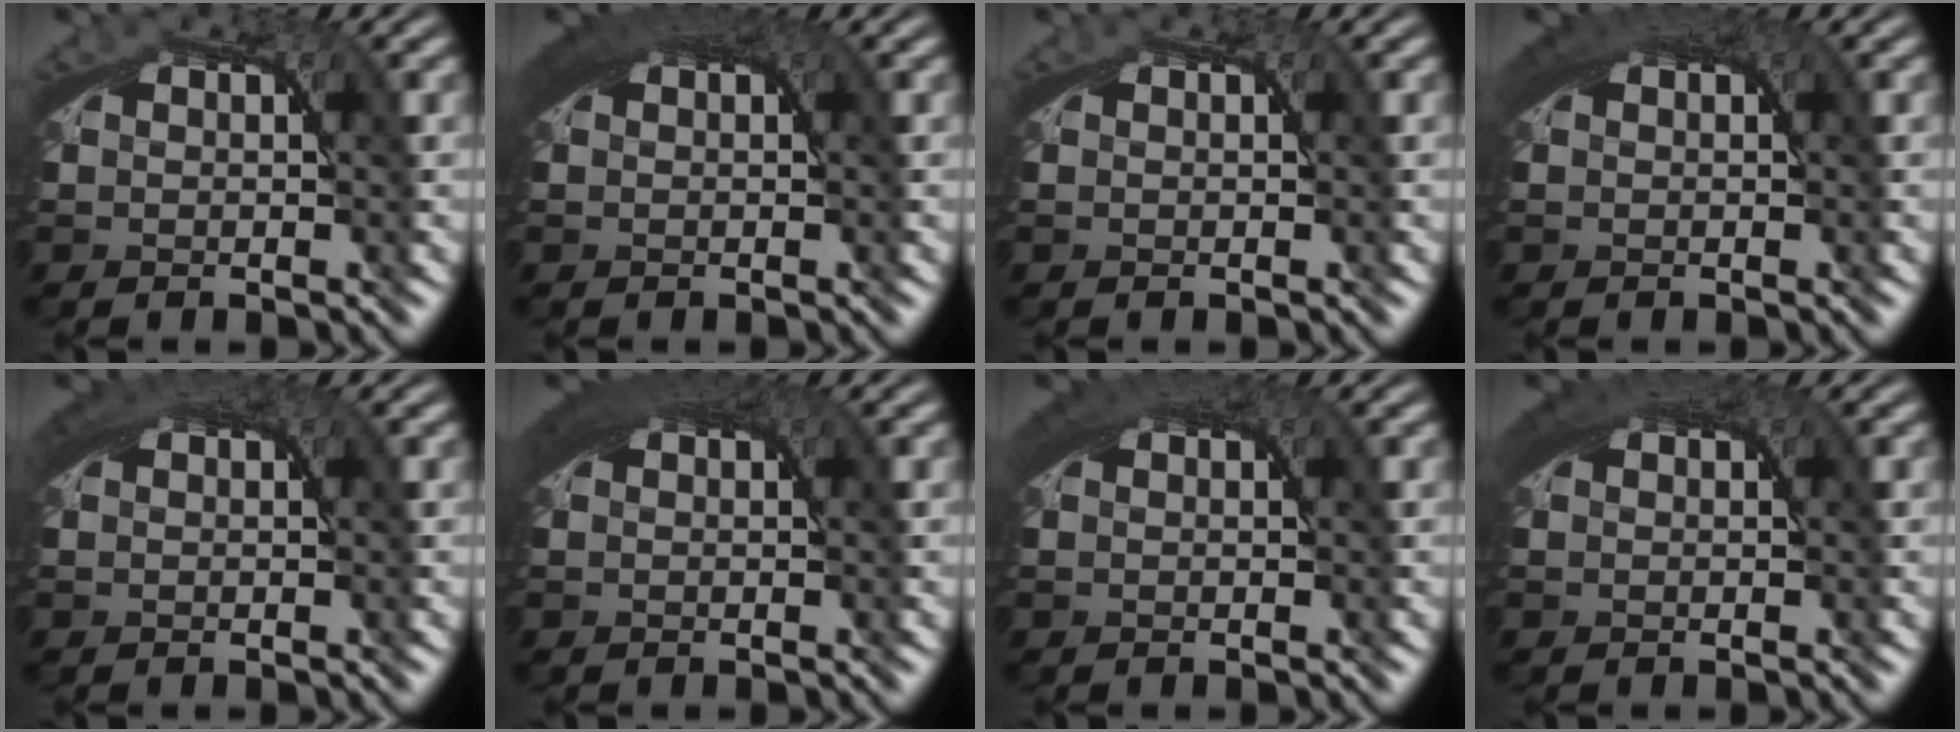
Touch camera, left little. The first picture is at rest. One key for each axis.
{"total": 3.9, "fx": 1.7, "fy": 1.4, "fz": 3.2, "tx": -0.045, "ty": 0.014, "tz": 0.022}
{"total": 0.0}
{"total": 3.2, "fx": 1.5, "fy": 1.1, "fz": 2.6, "tx": -0.037, "ty": 0.012, "tz": 0.020}
{"total": 2.8, "fx": 1.4, "fy": 0.9, "fz": 2.2, "tx": -0.034, "ty": 0.012, "tz": 0.019}
{"total": 4.1, "fx": 1.8, "fy": 1.4, "fz": 3.4, "tx": -0.045, "ty": 0.015, "tz": 0.023}
{"total": 3.1, "fx": 1.5, "fy": 1.0, "fz": 2.5, "tx": -0.038, "ty": 0.012, "tz": 0.020}
{"total": 3.3, "fx": 1.6, "fy": 1.1, "fz": 2.7, "tx": -0.040, "ty": 0.013, "tz": 0.020}